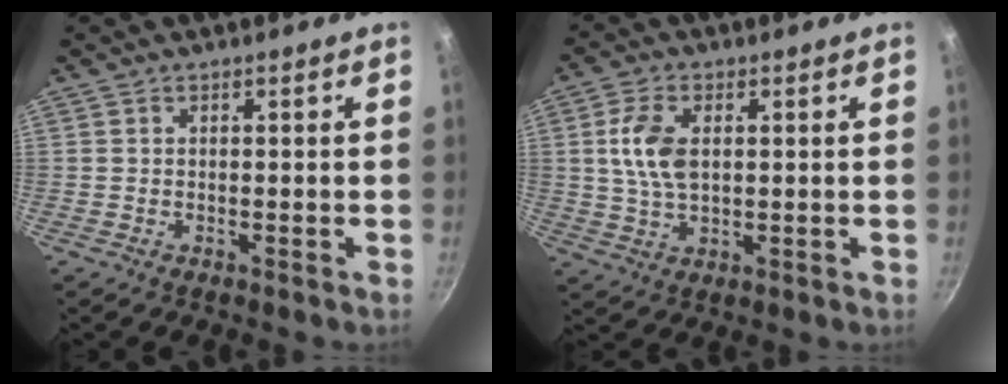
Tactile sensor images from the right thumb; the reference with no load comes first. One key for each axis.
{"total": 8.3, "fx": 1.5, "fy": 4.8, "fz": 6.6, "tx": -0.123, "ty": 0.000, "tz": 0.029}